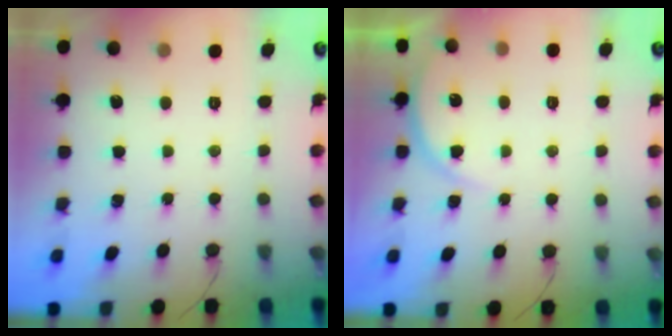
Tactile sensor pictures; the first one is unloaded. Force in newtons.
{"total": 5.0, "press": 5.0, "slide": 0.5}